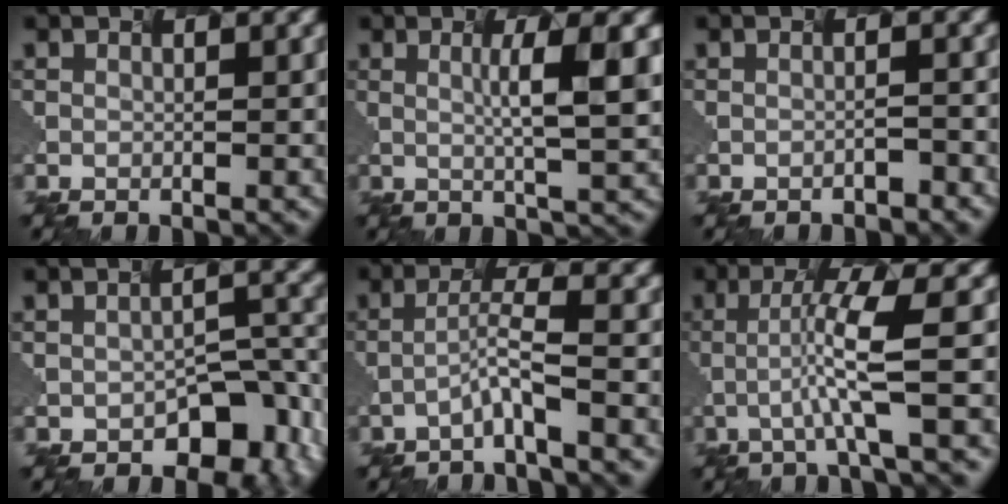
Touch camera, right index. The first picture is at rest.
{"total": 3.8, "force": [0.2, 0.2, 3.8], "torque": [-0.063, 0.005, 0.017]}
{"total": 1.3, "force": [-1.2, -0.1, 0.4], "torque": [-0.009, 0.000, -0.012]}
{"total": 6.6, "force": [-3.9, 3.3, 4.1], "torque": [-0.054, -0.018, -0.032]}
{"total": 2.9, "force": [-2.2, -0.5, 1.7], "torque": [-0.044, 0.017, -0.039]}
{"total": 4.8, "force": [-1.5, 0.0, 4.6], "torque": [-0.094, 0.007, -0.018]}